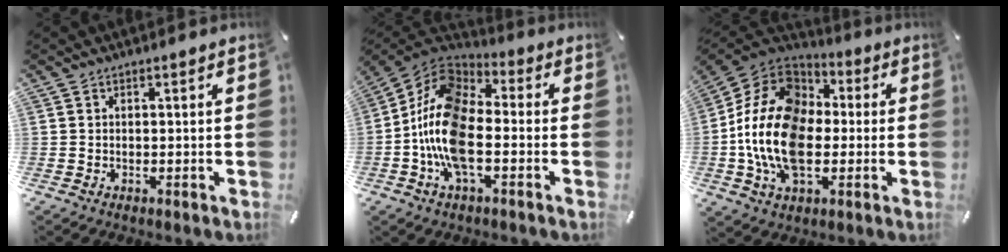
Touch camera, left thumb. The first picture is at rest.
{"total": 15.3, "force": [-4.4, 8.2, 12.2], "torque": [-0.270, 0.008, -0.088]}
{"total": 19.2, "force": [-3.8, 13.4, 13.2], "torque": [-0.301, 0.024, -0.073]}